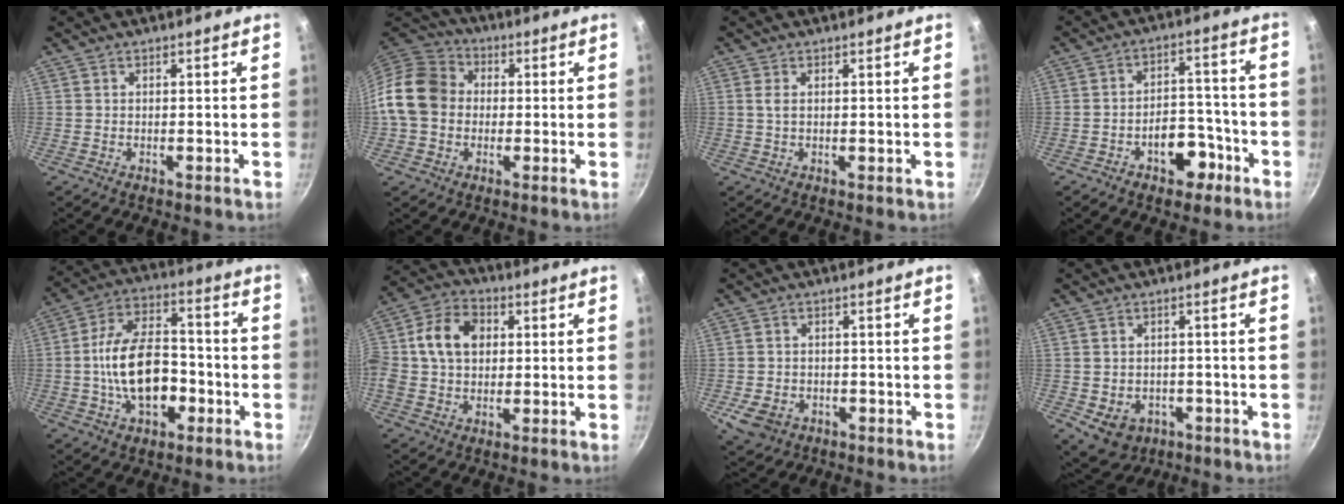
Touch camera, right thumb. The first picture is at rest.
{"total": 13.0, "force": [-0.2, 10.9, 7.1], "torque": [-0.102, 0.028, -0.022]}
{"total": 1.5, "force": [0.5, 0.6, 1.3], "torque": [-0.023, -0.001, 0.007]}
{"total": 8.9, "force": [-4.5, 5.6, 5.2], "torque": [-0.037, 0.045, -0.060]}
{"total": 16.7, "force": [-3.6, 10.2, 12.8], "torque": [-0.195, 0.046, -0.063]}
{"total": 13.7, "force": [2.0, 10.1, 9.0], "torque": [-0.155, 0.023, 0.014]}
{"total": 6.2, "force": [-2.3, 4.8, 3.3], "torque": [-0.059, 0.013, -0.030]}
{"total": 7.5, "force": [-2.5, 5.8, 4.0], "torque": [-0.041, 0.011, -0.019]}